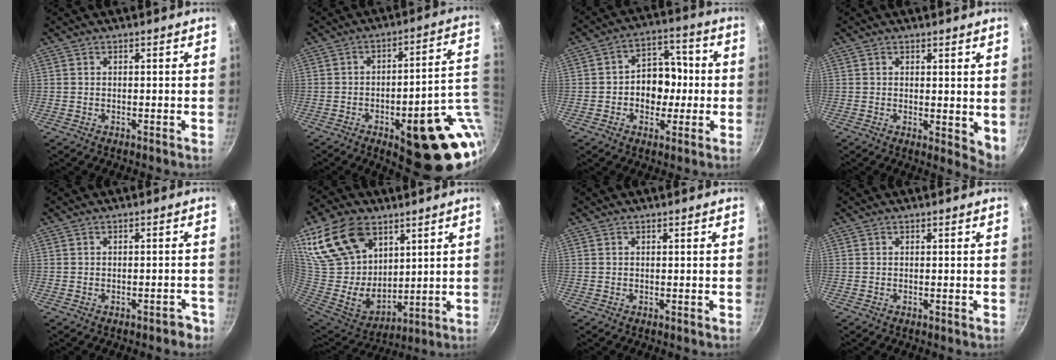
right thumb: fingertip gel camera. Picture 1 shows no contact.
{"total": 21.9, "force": [-4.4, 7.6, 20.1], "torque": [-0.203, 0.009, -0.046]}
{"total": 10.9, "force": [-0.7, 8.5, 6.8], "torque": [-0.042, 0.022, -0.022]}
{"total": 4.8, "force": [1.3, 2.4, 3.9], "torque": [-0.044, -0.006, 0.020]}
{"total": 2.4, "force": [-1.7, 1.1, 1.3], "torque": [0.000, 0.033, -0.005]}
{"total": 23.0, "force": [11.9, 15.2, 12.5], "torque": [-0.221, -0.043, 0.240]}
{"total": 0.0}
{"total": 0.0}